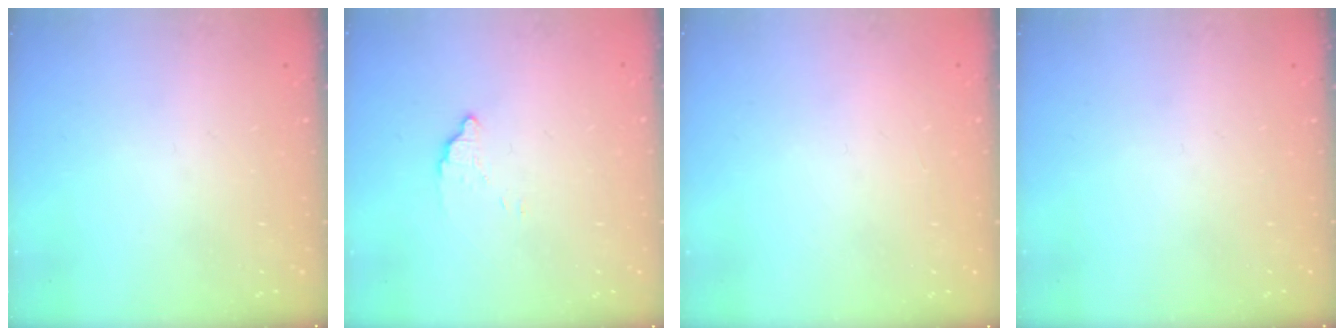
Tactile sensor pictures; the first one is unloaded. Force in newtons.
{"total": 2.4, "press": 2.4, "slide": 0.0}
{"total": 2.1, "press": 2.1, "slide": 0.1}
{"total": 0.0}